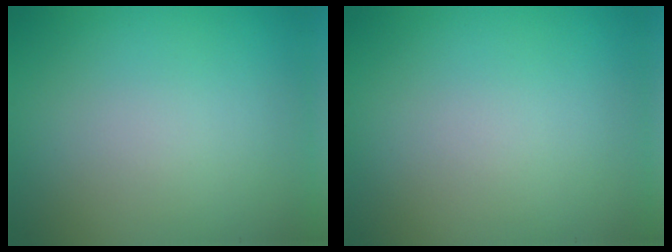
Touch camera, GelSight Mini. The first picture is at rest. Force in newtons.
{"total": 0.0}